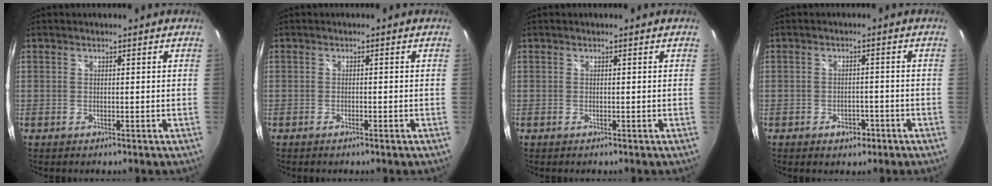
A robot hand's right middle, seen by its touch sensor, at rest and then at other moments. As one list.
[{"total": 0.9, "force": [-0.7, 0.0, 0.5], "torque": [-0.009, -0.001, -0.014]}, {"total": 0.0}, {"total": 3.5, "force": [-2.1, 2.4, 1.5], "torque": [-0.031, 0.002, -0.024]}]